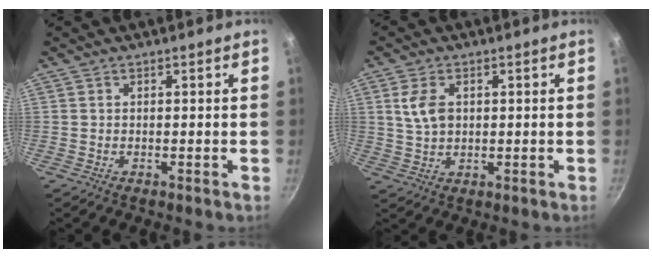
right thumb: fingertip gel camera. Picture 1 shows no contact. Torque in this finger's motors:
{"motor_torque": [-0.58, 0.28, -0.53, 0.23, -0.06]}